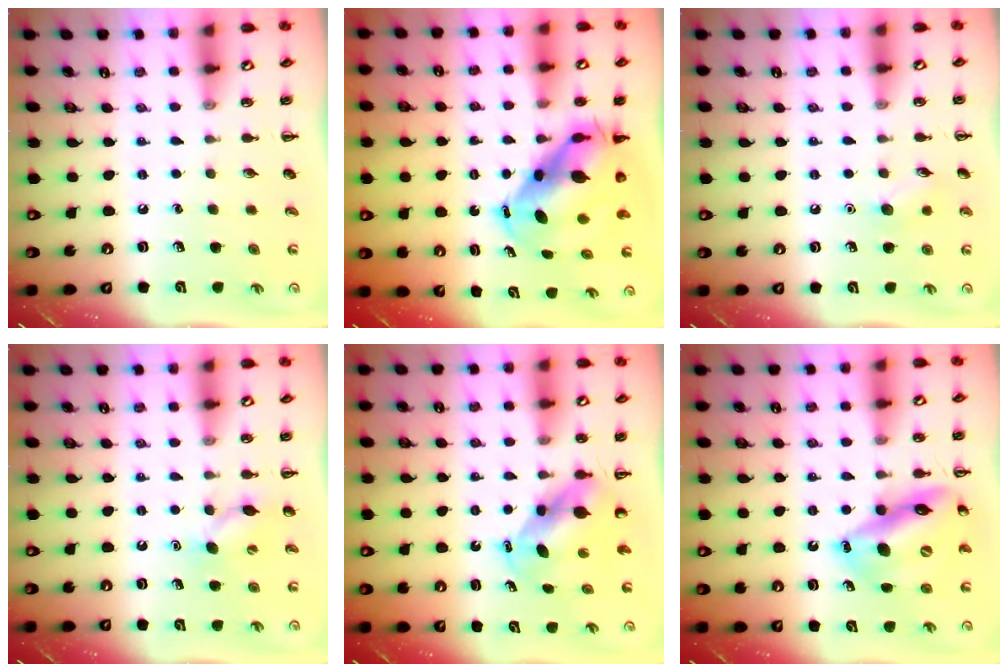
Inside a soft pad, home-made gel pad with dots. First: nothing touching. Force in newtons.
{"total": 10.8, "press": 10.6, "slide": 2.4}
{"total": 6.1, "press": 5.9, "slide": 1.6}
{"total": 8.1, "press": 7.9, "slide": 1.4}
{"total": 5.5, "press": 5.4, "slide": 1.3}
{"total": 16.3, "press": 15.8, "slide": 3.9}